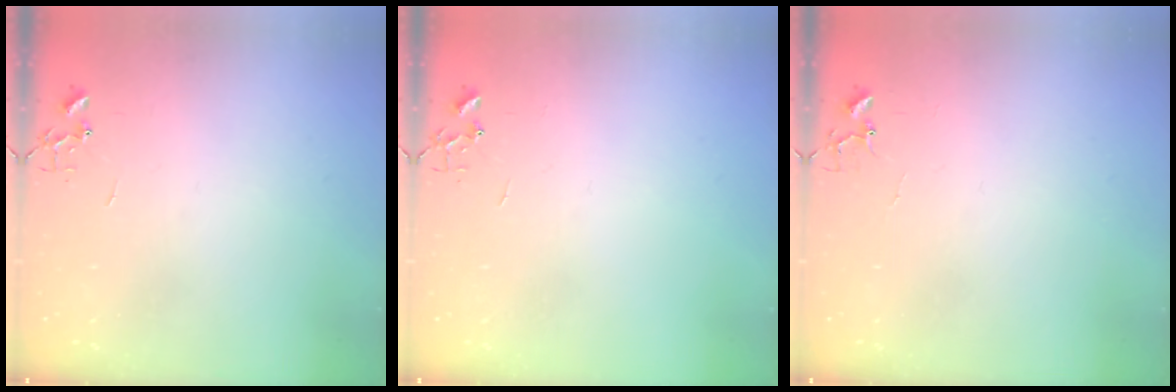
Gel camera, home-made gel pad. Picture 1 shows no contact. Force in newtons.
{"total": 0.0}
{"total": 4.0, "press": 4.0, "slide": 0.3}